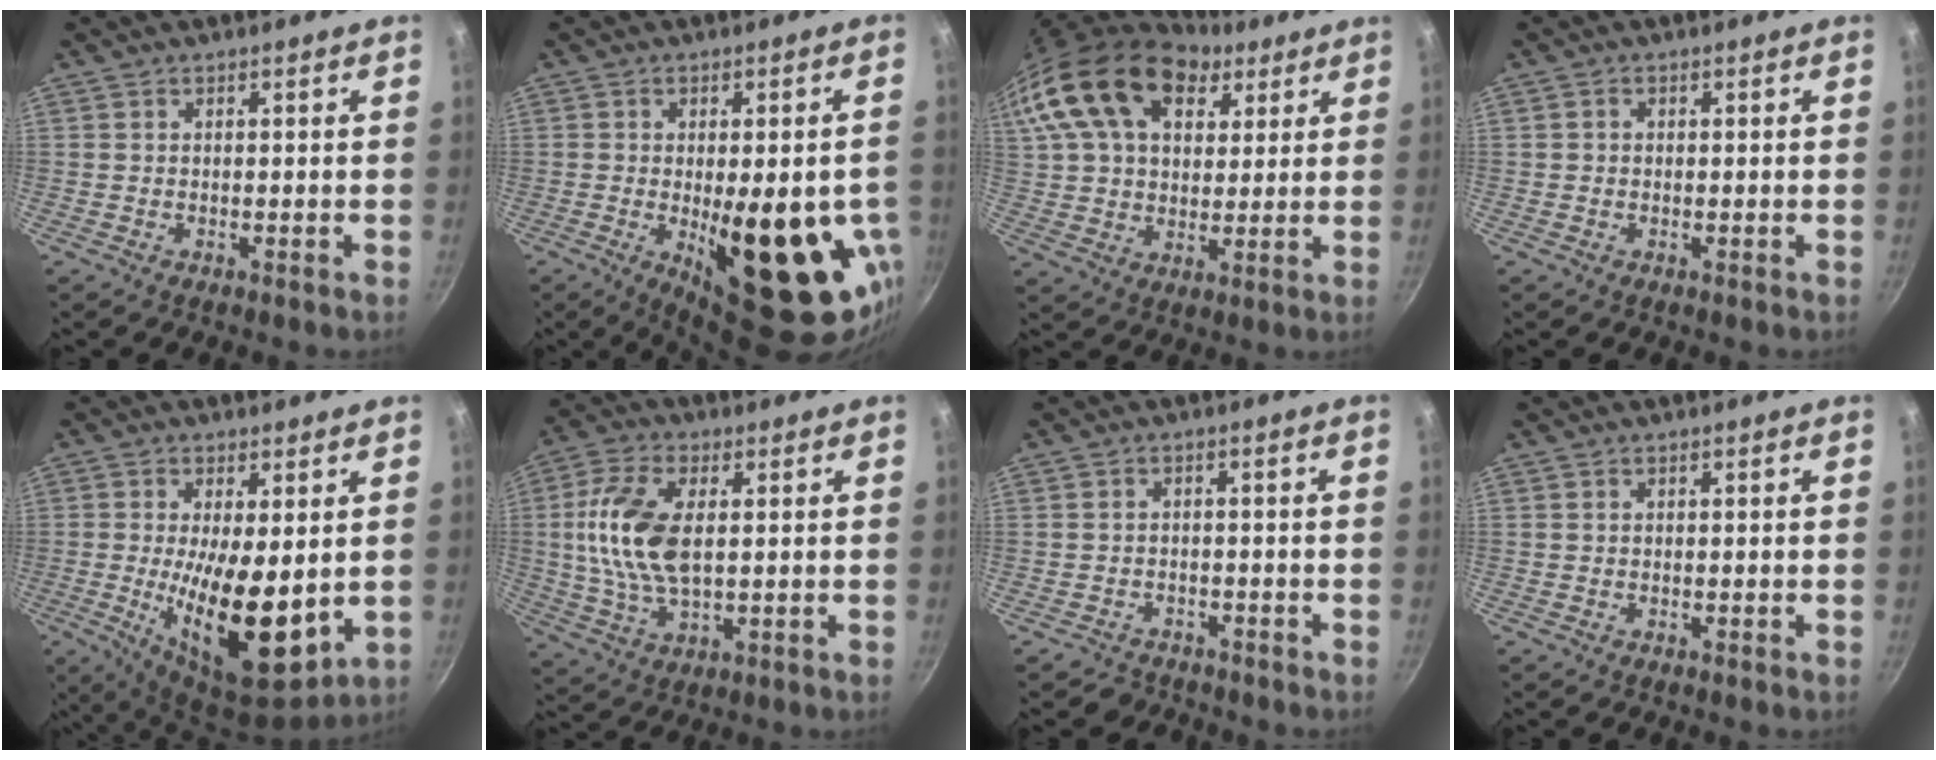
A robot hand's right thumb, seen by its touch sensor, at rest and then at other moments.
{"total": 21.5, "force": [-4.6, 8.5, 19.2], "torque": [-0.222, -0.012, -0.043]}
{"total": 22.9, "force": [11.6, 14.3, 13.6], "torque": [-0.252, 0.005, 0.206]}
{"total": 0.9, "force": [0.0, 0.8, 0.4], "torque": [-0.006, 0.004, 0.000]}
{"total": 15.7, "force": [-0.7, 6.4, 14.3], "torque": [-0.222, -0.024, 0.000]}
{"total": 13.5, "force": [1.6, 7.1, 11.4], "torque": [-0.224, 0.007, 0.027]}
{"total": 3.0, "force": [-2.4, 1.7, -0.2], "torque": [0.015, 0.039, -0.038]}
{"total": 0.0}